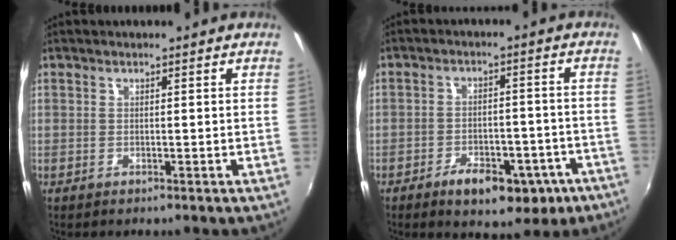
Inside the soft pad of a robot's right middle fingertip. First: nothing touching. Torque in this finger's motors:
{"motor_torque": [-0.22, -0.20, -0.04, -0.01]}